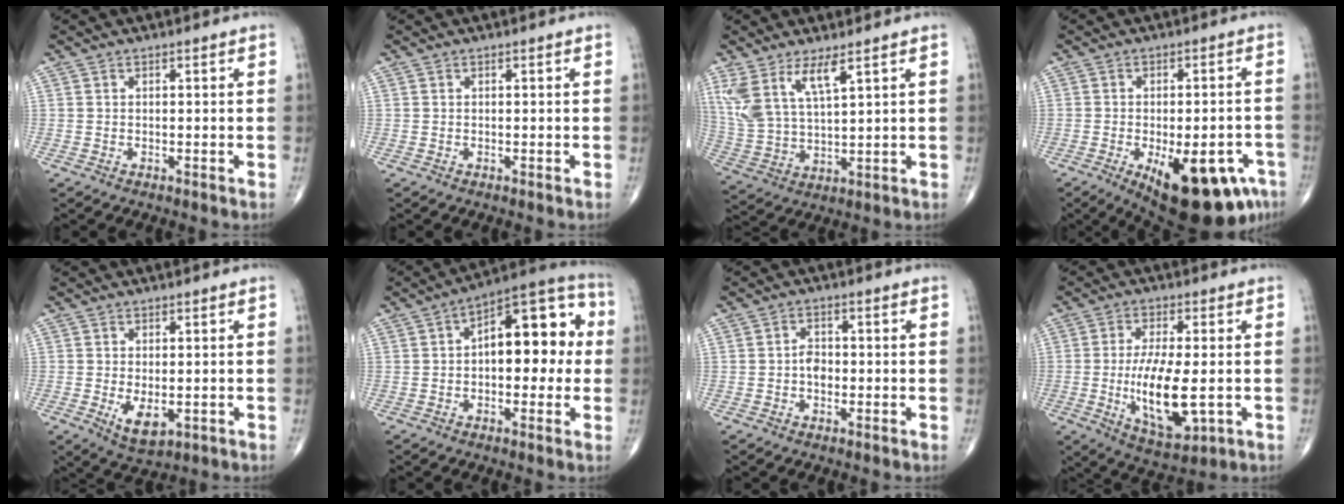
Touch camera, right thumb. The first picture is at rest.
{"total": 0.0}
{"total": 10.2, "force": [5.7, 3.2, 7.8], "torque": [-0.175, -0.023, 0.125]}
{"total": 18.9, "force": [-8.6, 7.8, 14.9], "torque": [-0.146, 0.012, -0.102]}
{"total": 5.2, "force": [-1.1, 2.7, 4.3], "torque": [-0.069, -0.013, -0.009]}
{"total": 15.7, "force": [1.3, 8.0, 13.4], "torque": [-0.149, 0.039, 0.010]}
{"total": 2.8, "force": [-0.5, 2.0, 1.9], "torque": [-0.021, 0.009, -0.014]}
{"total": 13.3, "force": [-1.9, 5.0, 12.2], "torque": [-0.213, -0.015, -0.023]}